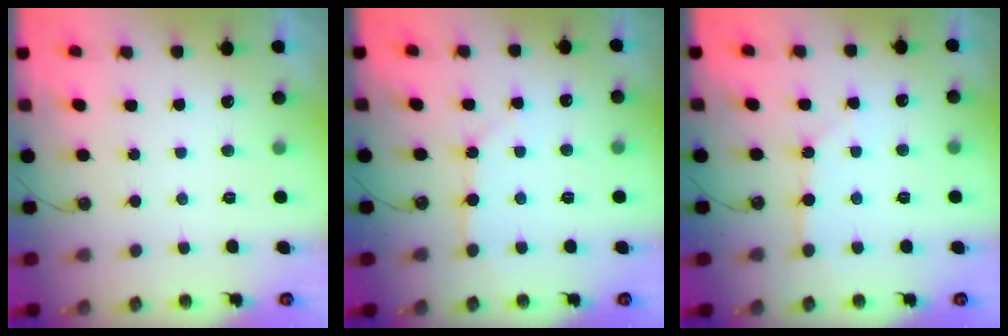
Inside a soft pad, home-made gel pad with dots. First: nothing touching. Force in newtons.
{"total": 3.1, "press": 3.1, "slide": 0.4}
{"total": 3.1, "press": 3.1, "slide": 0.4}